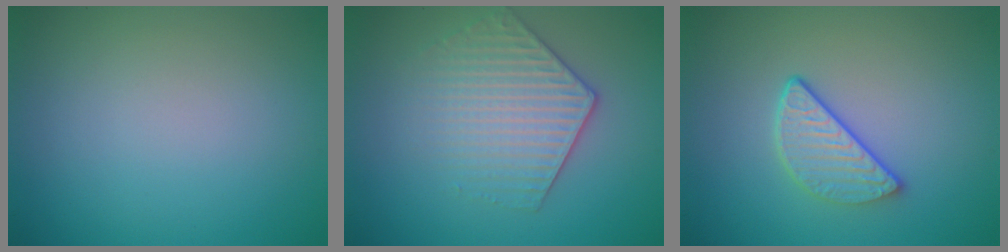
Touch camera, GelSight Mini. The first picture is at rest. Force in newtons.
{"total": 3.7, "press": 3.5, "slide": 1.3}
{"total": 3.4, "press": 2.7, "slide": 2.0}